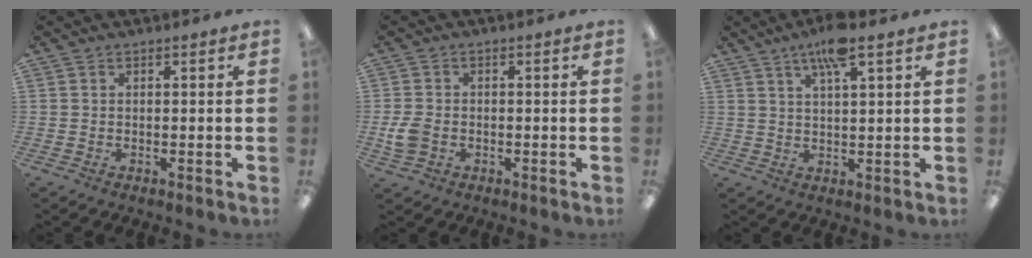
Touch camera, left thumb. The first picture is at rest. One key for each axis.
{"total": 4.7, "fx": -1.2, "fy": 3.4, "fz": 3.0, "tx": -0.063, "ty": 0.005, "tz": -0.021}
{"total": 7.7, "fx": 4.9, "fy": 1.4, "fz": 5.7, "tx": -0.107, "ty": -0.007, "tz": 0.081}